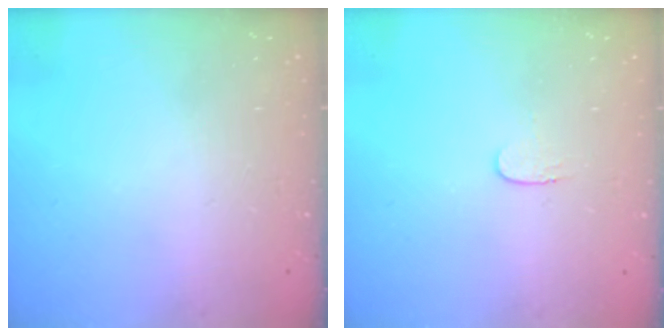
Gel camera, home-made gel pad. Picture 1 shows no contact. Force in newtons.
{"total": 3.5, "press": 3.5, "slide": 0.4}